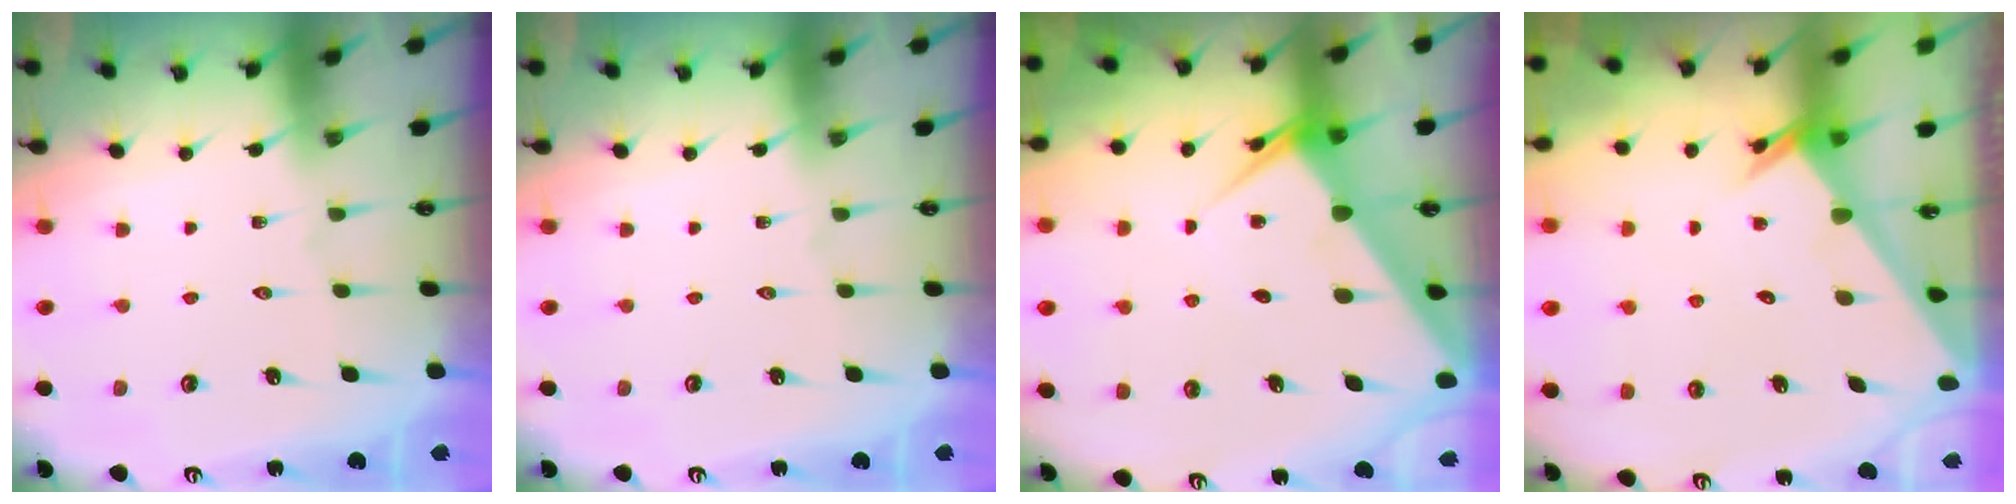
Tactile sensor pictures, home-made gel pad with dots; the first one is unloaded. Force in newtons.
{"total": 0.0}
{"total": 6.9, "press": 6.9, "slide": 0.7}
{"total": 2.0, "press": 2.0, "slide": 0.2}